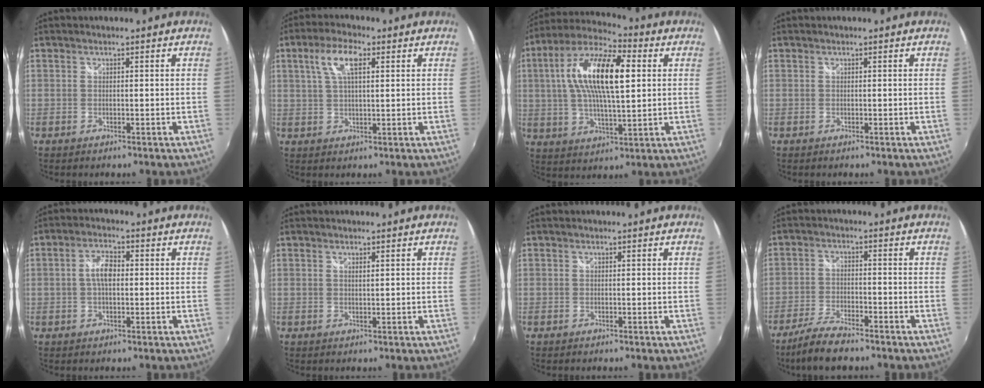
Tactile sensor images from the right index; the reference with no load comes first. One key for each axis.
{"total": 6.7, "fx": 2.5, "fy": 2.6, "fz": 5.7, "tx": -0.110, "ty": 0.015, "tz": 0.047}
{"total": 17.8, "fx": 3.7, "fy": 6.3, "fz": 16.3, "tx": -0.307, "ty": 0.021, "tz": 0.055}
{"total": 0.0}
{"total": 4.4, "fx": 0.1, "fy": 2.2, "fz": 3.8, "tx": -0.074, "ty": 0.011, "tz": 0.001}
{"total": 0.8, "fx": 0.5, "fy": 0.1, "fz": 0.6, "tx": -0.010, "ty": 0.001, "tz": 0.009}
{"total": 0.0}
{"total": 7.9, "fx": -6.4, "fy": 1.7, "fz": 4.3, "tx": -0.107, "ty": -0.016, "tz": -0.121}